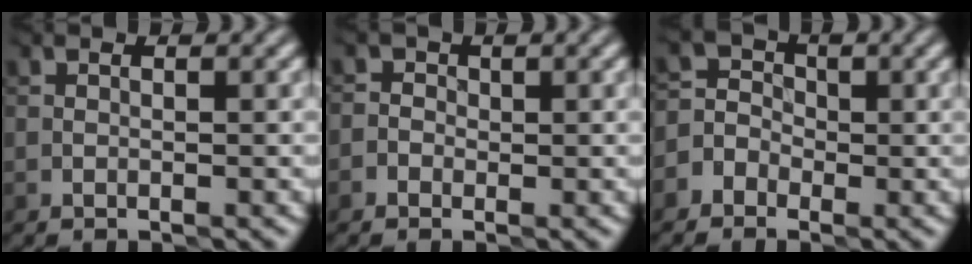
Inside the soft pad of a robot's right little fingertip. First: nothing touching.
{"total": 0.7, "force": [-0.3, 0.6, -0.4], "torque": [0.014, 0.003, -0.008]}
{"total": 2.0, "force": [-1.2, 1.6, -0.3], "torque": [0.014, 0.005, -0.028]}